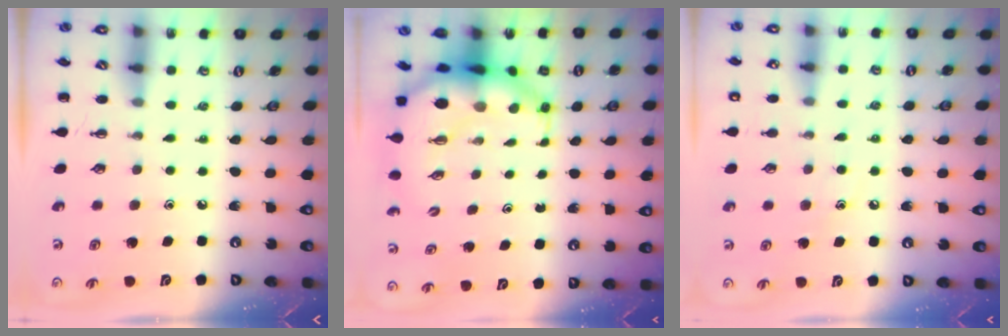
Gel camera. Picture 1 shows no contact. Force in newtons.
{"total": 8.8, "press": 8.5, "slide": 2.3}
{"total": 8.2, "press": 8.0, "slide": 1.8}